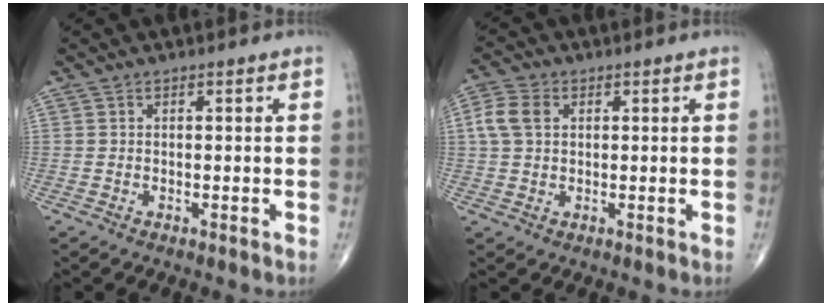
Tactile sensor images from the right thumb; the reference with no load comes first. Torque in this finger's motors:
{"motor_torque": [-0.13, 0.16, 0.16, 0.01, 0.04]}